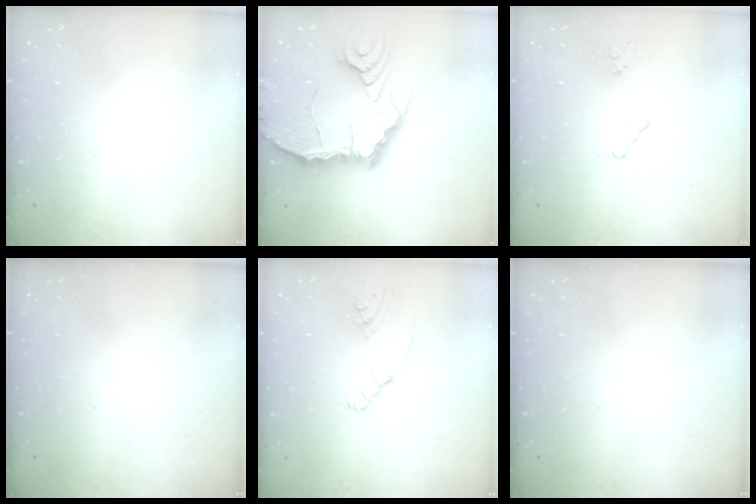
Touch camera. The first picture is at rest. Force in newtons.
{"total": 12.7, "press": 12.6, "slide": 1.5}
{"total": 2.0, "press": 1.9, "slide": 0.4}
{"total": 0.0}
{"total": 2.7, "press": 2.5, "slide": 1.0}
{"total": 0.0}